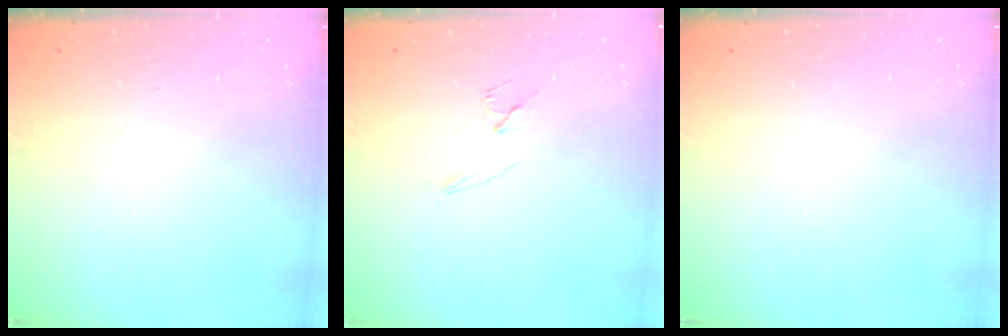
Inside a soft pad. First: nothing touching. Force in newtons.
{"total": 6.7, "press": 6.0, "slide": 3.0}
{"total": 0.0}